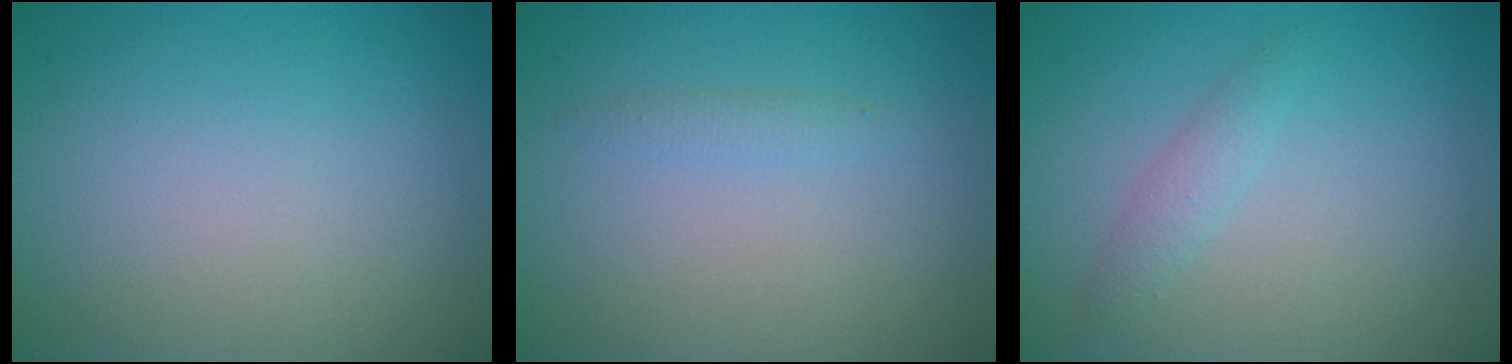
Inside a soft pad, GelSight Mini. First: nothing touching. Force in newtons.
{"total": 0.9, "press": 0.9, "slide": 0.0}
{"total": 1.4, "press": 1.4, "slide": 0.0}